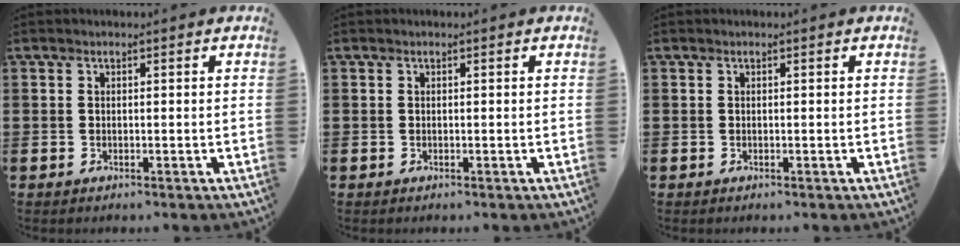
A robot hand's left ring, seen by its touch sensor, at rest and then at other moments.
{"total": 0.0}
{"total": 0.0}